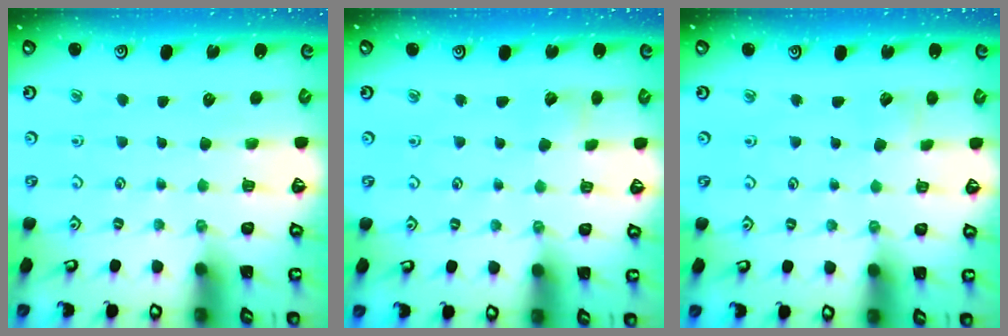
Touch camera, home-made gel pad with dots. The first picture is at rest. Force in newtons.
{"total": 2.8, "press": 2.8, "slide": 0.2}
{"total": 2.2, "press": 2.2, "slide": 0.2}